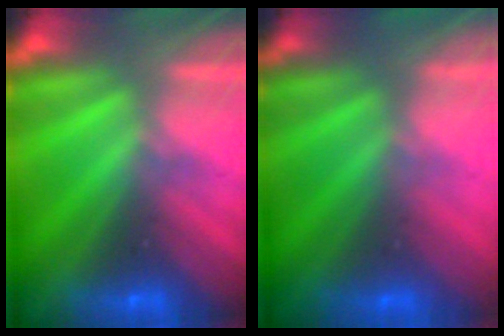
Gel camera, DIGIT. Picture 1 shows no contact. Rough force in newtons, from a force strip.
{"total": 2.4}